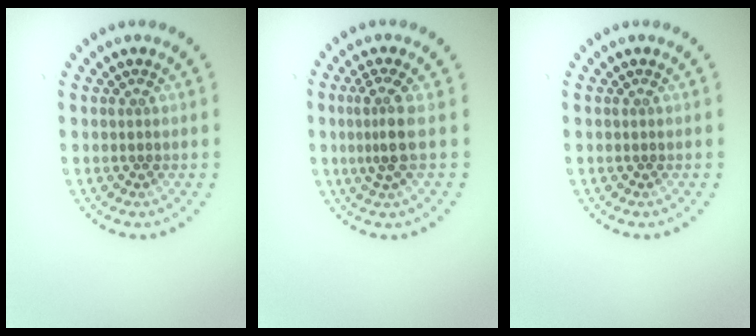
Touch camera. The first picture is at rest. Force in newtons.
{"total": 2.6, "press": 1.9, "slide": 1.8}
{"total": 0.0}